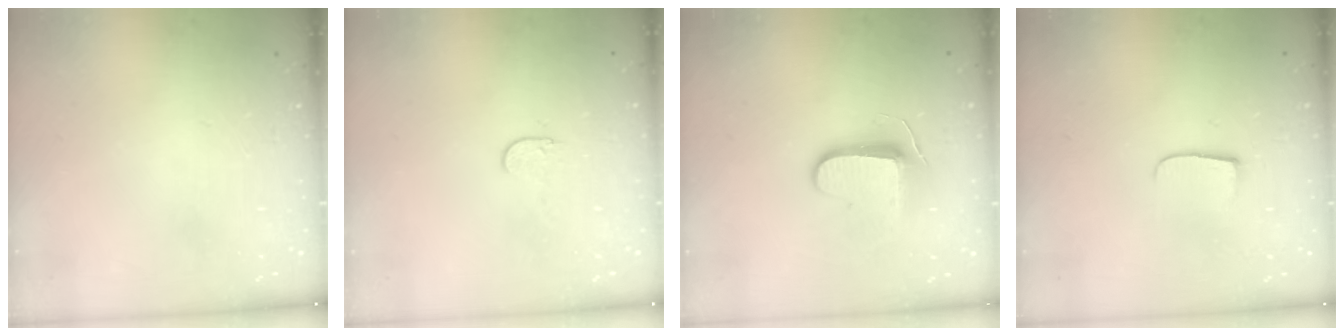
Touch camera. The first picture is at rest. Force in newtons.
{"total": 3.8, "press": 3.8, "slide": 0.4}
{"total": 8.7, "press": 8.7, "slide": 0.6}
{"total": 5.2, "press": 5.2, "slide": 0.7}